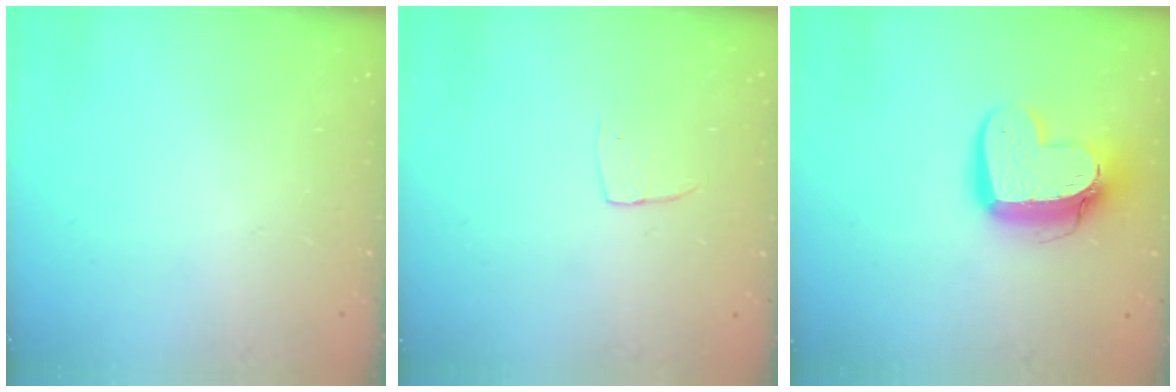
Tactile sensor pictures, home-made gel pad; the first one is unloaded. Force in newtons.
{"total": 3.7, "press": 3.7, "slide": 0.2}
{"total": 13.7, "press": 13.7, "slide": 1.3}